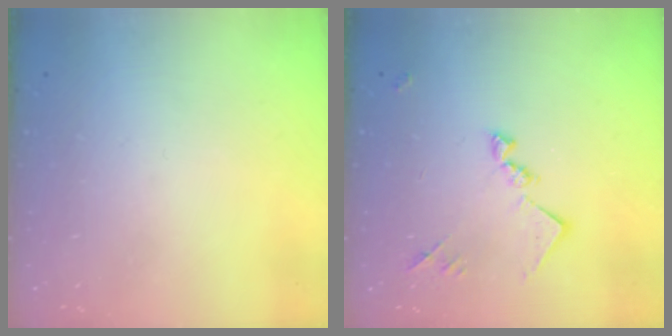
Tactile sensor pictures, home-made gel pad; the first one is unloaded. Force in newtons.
{"total": 11.9, "press": 11.9, "slide": 0.6}